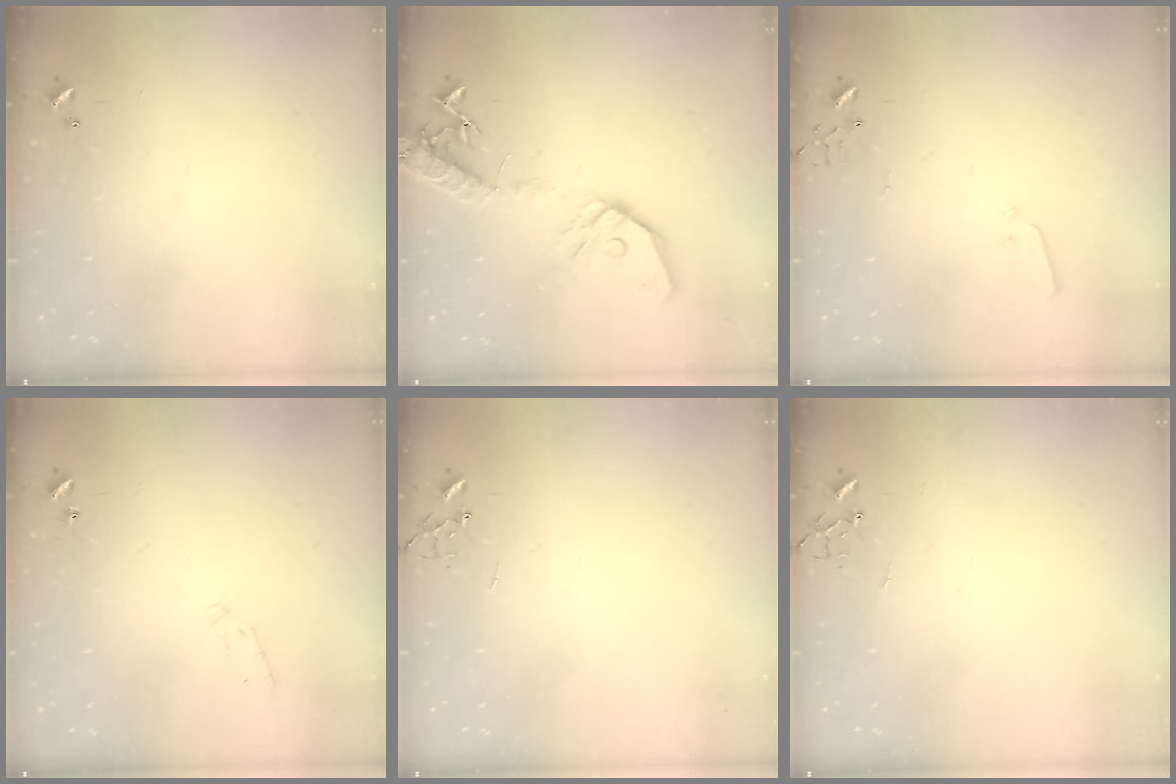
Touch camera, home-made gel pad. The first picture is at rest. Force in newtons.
{"total": 15.4, "press": 15.2, "slide": 2.8}
{"total": 2.9, "press": 2.9, "slide": 0.4}
{"total": 6.7, "press": 6.7, "slide": 1.0}
{"total": 0.0}
{"total": 0.0}